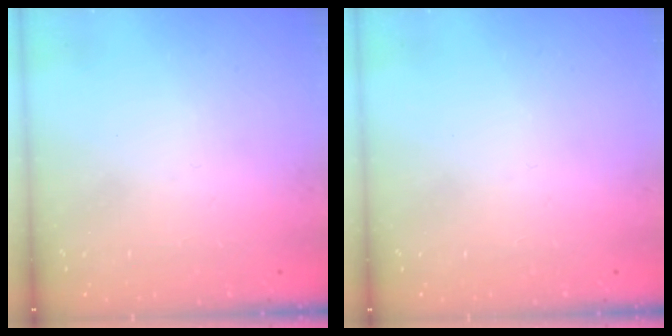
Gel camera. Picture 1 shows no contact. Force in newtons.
{"total": 0.0}